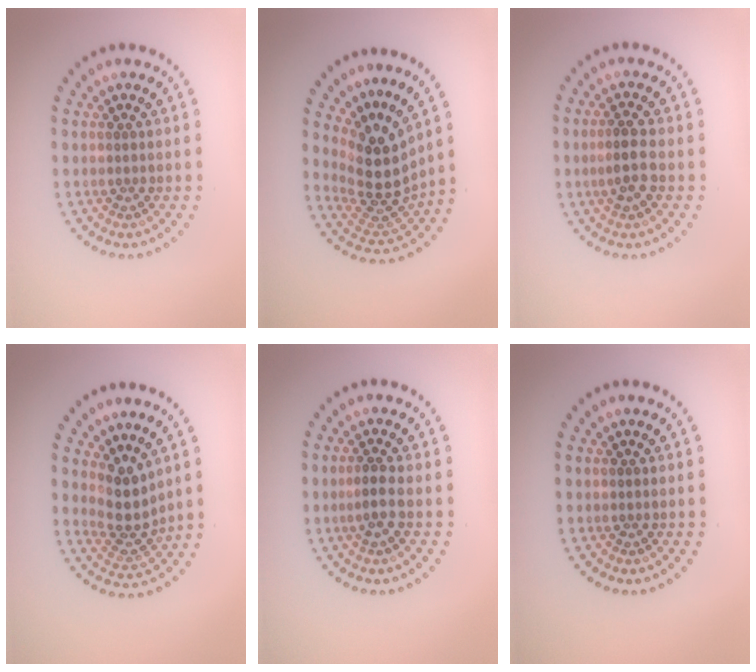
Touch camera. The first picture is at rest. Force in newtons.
{"total": 4.9, "press": 3.6, "slide": 3.2}
{"total": 2.6, "press": 2.5, "slide": 0.7}
{"total": 3.5, "press": 2.6, "slide": 2.3}
{"total": 1.8, "press": 1.6, "slide": 0.9}
{"total": 0.0}